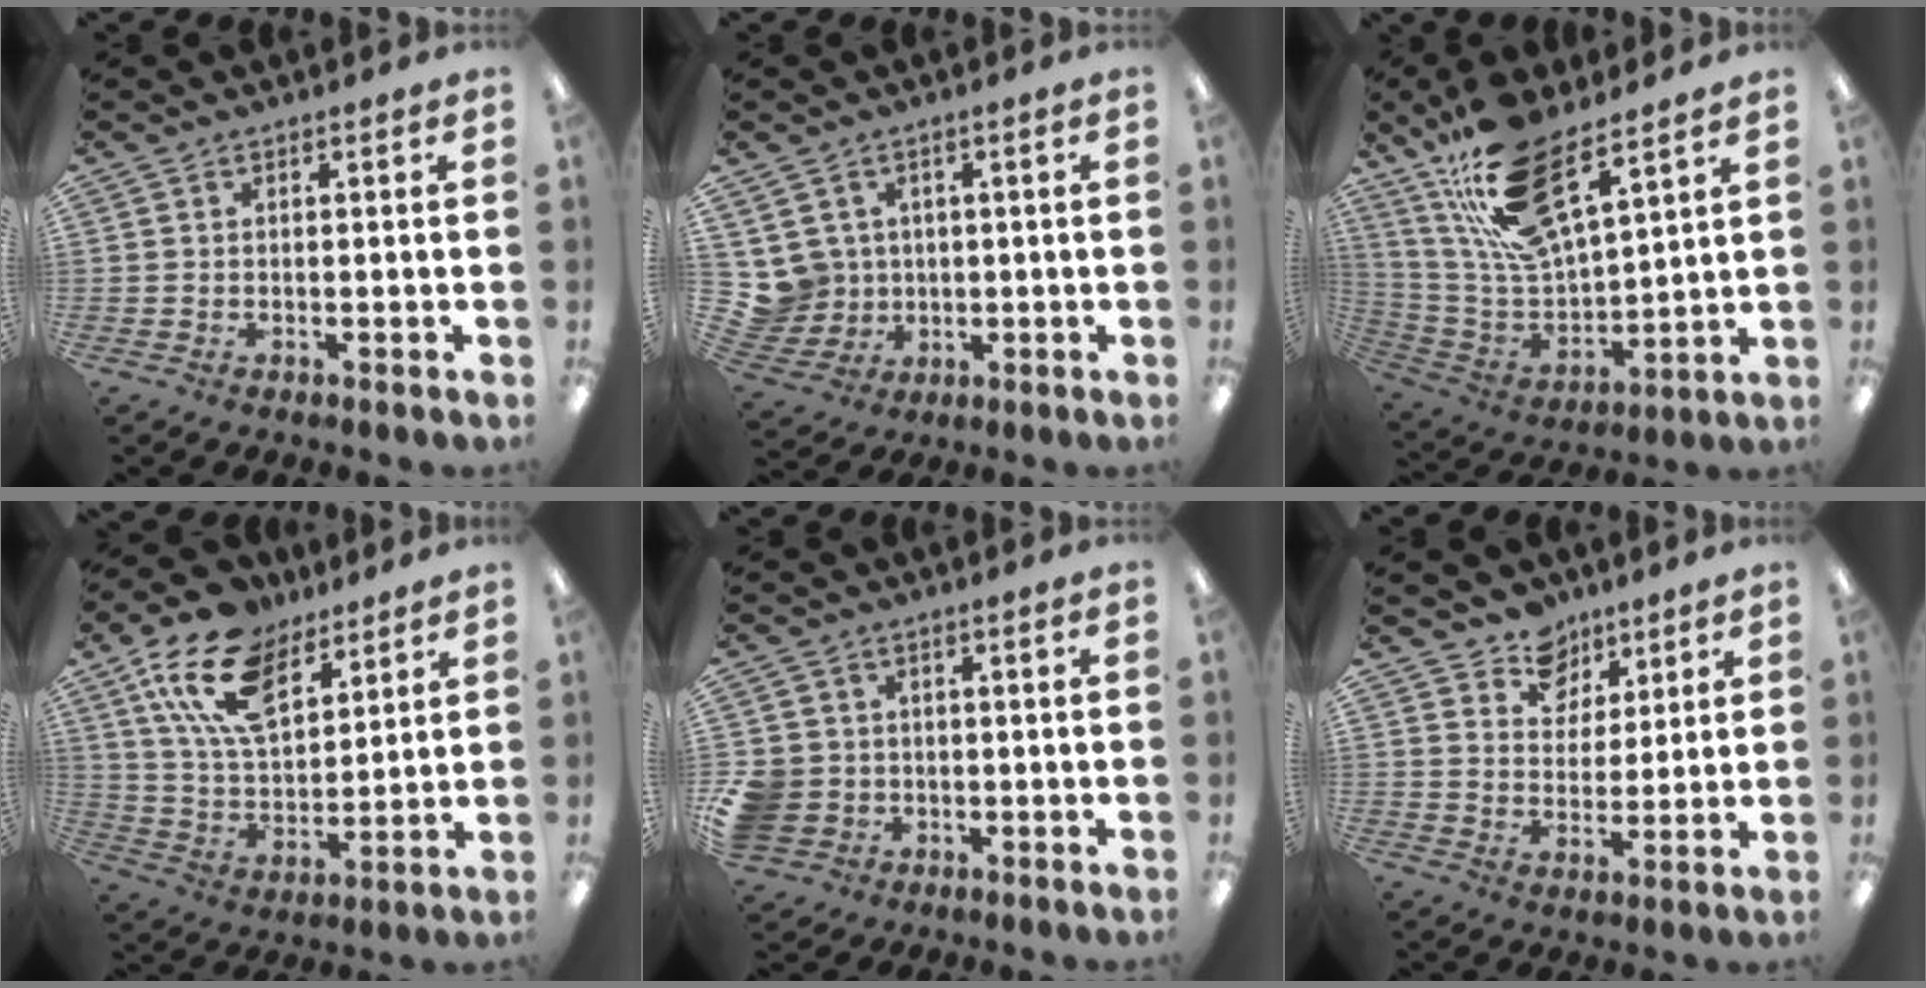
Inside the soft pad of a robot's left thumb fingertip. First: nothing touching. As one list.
[{"total": 7.1, "force": [2.0, 6.8, 0.9], "torque": [-0.057, -0.008, 0.045]}, {"total": 18.7, "force": [13.7, 5.6, 11.5], "torque": [-0.240, -0.077, 0.240]}, {"total": 16.9, "force": [10.0, 9.2, 10.0], "torque": [-0.191, -0.028, 0.187]}, {"total": 6.3, "force": [-1.1, 5.8, 2.0], "torque": [-0.053, 0.013, -0.018]}, {"total": 8.6, "force": [6.1, 6.0, 0.7], "torque": [-0.011, -0.044, 0.113]}]